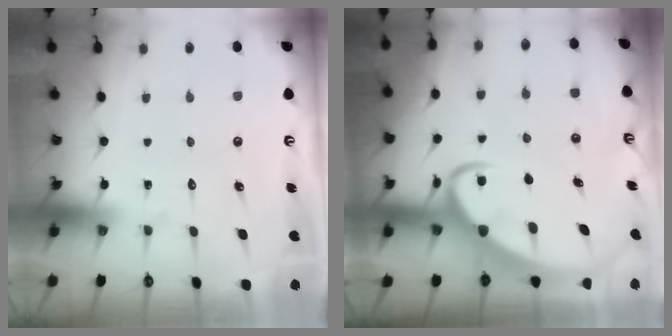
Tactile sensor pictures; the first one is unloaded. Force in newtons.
{"total": 6.9, "press": 6.8, "slide": 0.6}